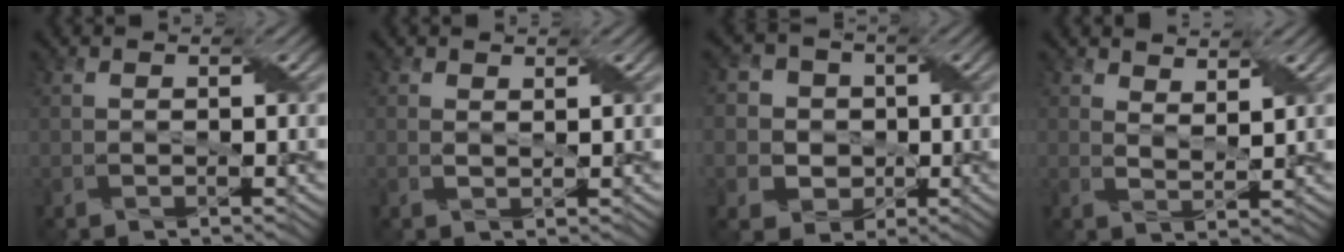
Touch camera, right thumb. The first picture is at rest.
{"total": 0.8, "force": [0.7, -0.1, -0.4], "torque": [0.003, -0.003, 0.014]}
{"total": 5.7, "force": [-0.2, 5.6, 0.8], "torque": [-0.041, 0.003, -0.020]}
{"total": 2.8, "force": [2.7, 0.5, 0.6], "torque": [-0.011, -0.015, 0.053]}